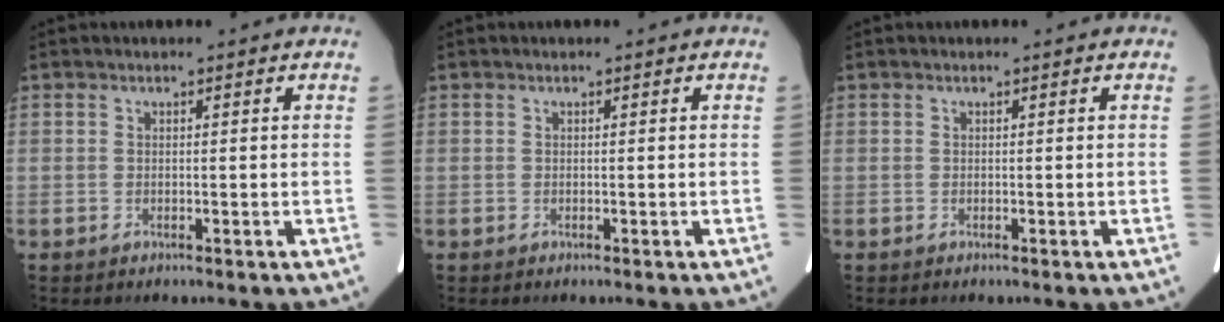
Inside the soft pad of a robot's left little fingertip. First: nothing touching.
{"total": 0.0}
{"total": 0.0}